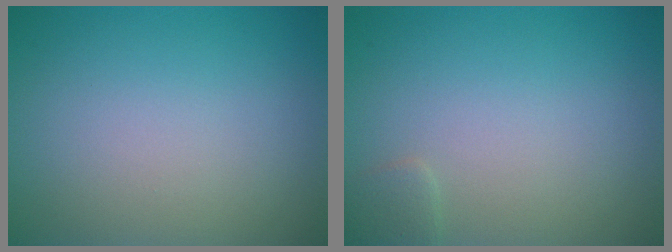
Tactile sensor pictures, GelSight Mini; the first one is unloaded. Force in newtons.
{"total": 1.0, "press": 1.0, "slide": 0.1}